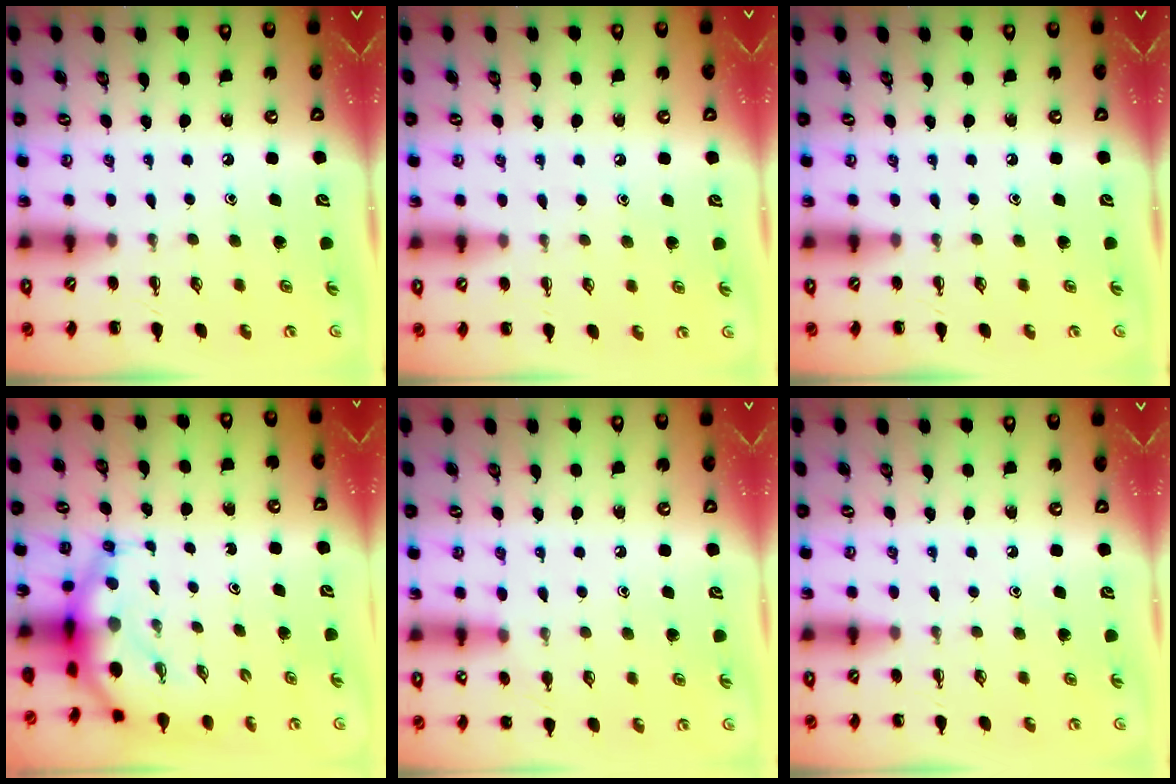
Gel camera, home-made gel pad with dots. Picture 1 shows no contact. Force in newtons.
{"total": 4.4, "press": 4.3, "slide": 0.9}
{"total": 0.0}
{"total": 6.4, "press": 6.2, "slide": 1.8}
{"total": 7.7, "press": 7.3, "slide": 2.4}
{"total": 6.3, "press": 6.0, "slide": 1.9}